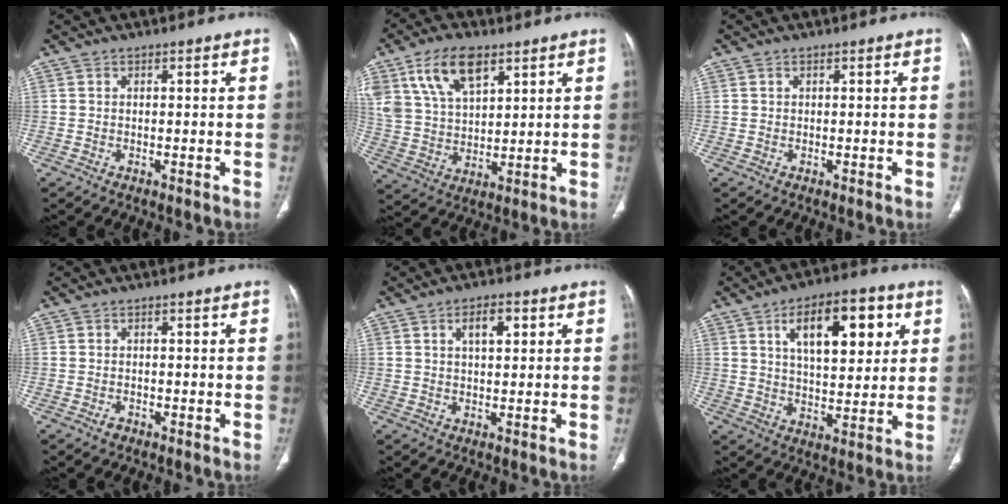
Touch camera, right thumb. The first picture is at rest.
{"total": 13.4, "force": [7.3, 6.9, 8.8], "torque": [-0.152, -0.019, 0.146]}
{"total": 0.0}
{"total": 1.1, "force": [-0.7, 0.7, 0.5], "torque": [-0.008, 0.004, -0.010]}
{"total": 4.5, "force": [1.7, 2.1, 3.7], "torque": [-0.054, 0.001, 0.027]}
{"total": 15.9, "force": [6.0, 7.4, 12.8], "torque": [-0.157, -0.009, 0.094]}